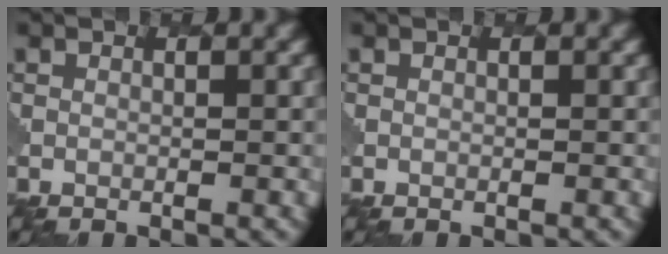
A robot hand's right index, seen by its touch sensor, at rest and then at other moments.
{"total": 0.0}